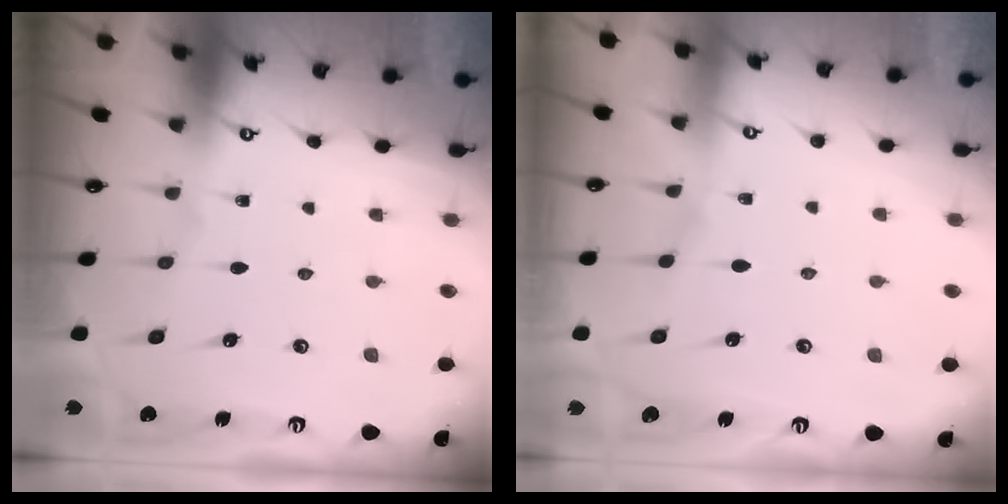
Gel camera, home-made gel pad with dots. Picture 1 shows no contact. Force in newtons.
{"total": 2.4, "press": 2.4, "slide": 0.5}